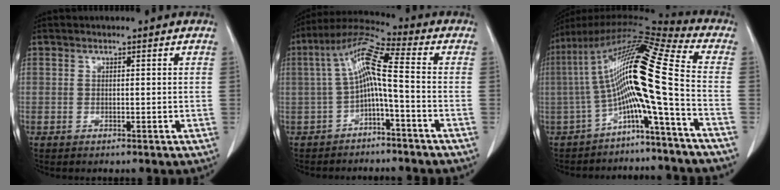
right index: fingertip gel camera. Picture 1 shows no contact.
{"total": 8.6, "force": [-1.3, 0.6, 8.5], "torque": [-0.160, 0.036, -0.027]}
{"total": 15.3, "force": [-3.5, -0.8, 14.9], "torque": [-0.269, 0.037, -0.073]}